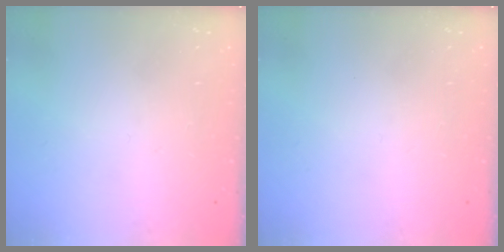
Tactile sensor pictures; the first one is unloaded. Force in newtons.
{"total": 0.0}